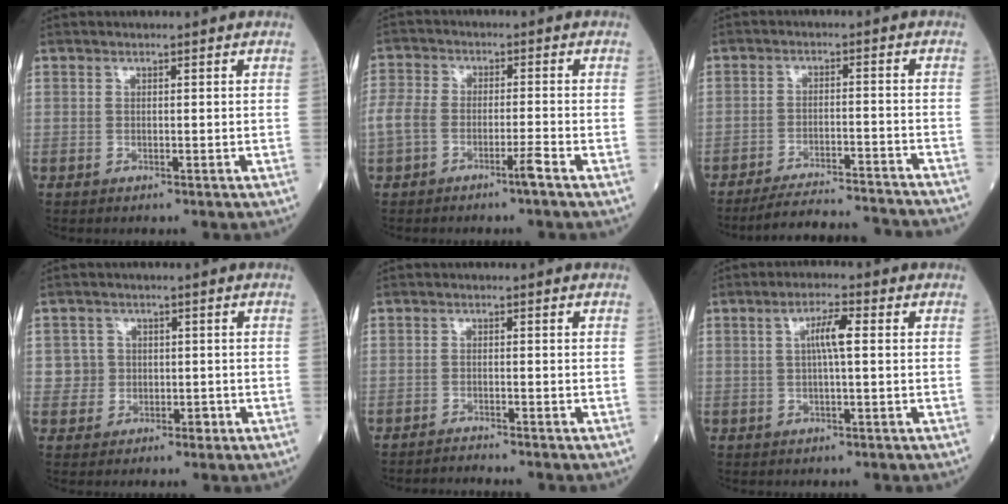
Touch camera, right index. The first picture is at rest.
{"total": 5.4, "force": [-2.7, 1.7, 4.3], "torque": [-0.105, 0.020, -0.050]}
{"total": 15.9, "force": [-15.2, 0.4, 4.6], "torque": [-0.068, -0.013, -0.208]}
{"total": 3.3, "force": [0.0, 3.3, 0.1], "torque": [0.011, 0.010, 0.005]}
{"total": 2.2, "force": [-1.9, -0.9, -0.3], "torque": [0.003, -0.009, -0.035]}
{"total": 4.0, "force": [0.6, 0.2, 4.0], "torque": [-0.073, 0.008, 0.008]}